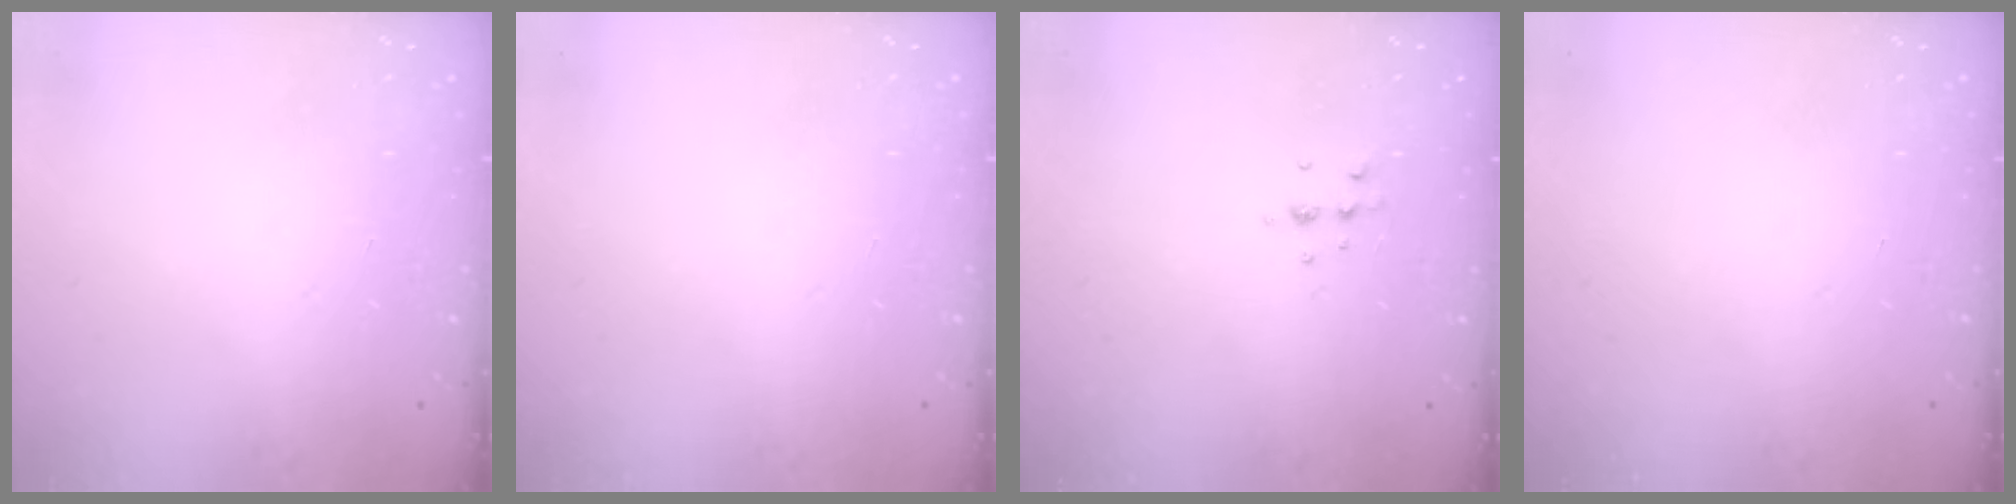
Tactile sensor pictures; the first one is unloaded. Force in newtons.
{"total": 0.0}
{"total": 5.3, "press": 5.2, "slide": 1.4}
{"total": 0.0}